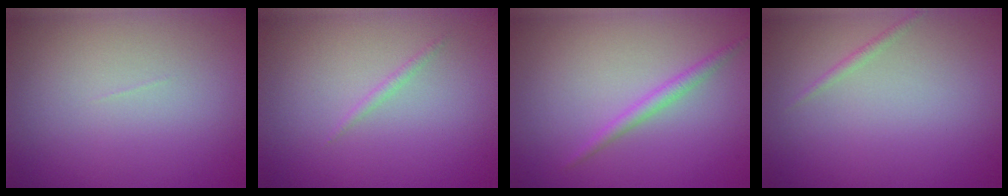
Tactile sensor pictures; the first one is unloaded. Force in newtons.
{"total": 0.6, "press": 0.6, "slide": 0.0}
{"total": 1.5, "press": 1.5, "slide": 0.1}
{"total": 0.7, "press": 0.7, "slide": 0.0}